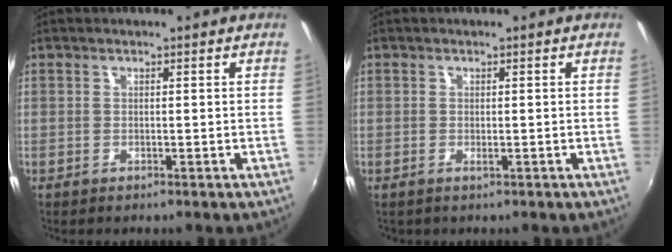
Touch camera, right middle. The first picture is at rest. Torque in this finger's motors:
{"motor_torque": [1.08, -1.06, -0.03, 0.03]}